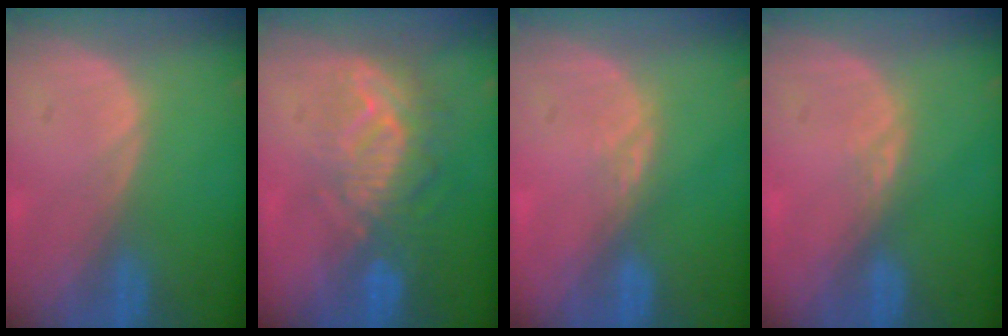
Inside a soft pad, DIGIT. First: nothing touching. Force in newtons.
{"total": 9.5, "press": 8.3, "slide": 4.7}
{"total": 2.0, "press": 1.5, "slide": 1.3}
{"total": 1.5, "press": 1.3, "slide": 0.8}